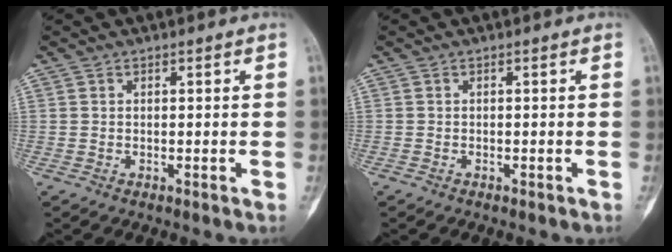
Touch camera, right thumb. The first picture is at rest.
{"total": 0.0}